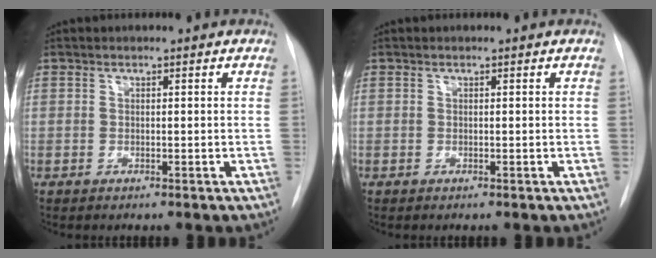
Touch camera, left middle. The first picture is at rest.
{"total": 0.0}